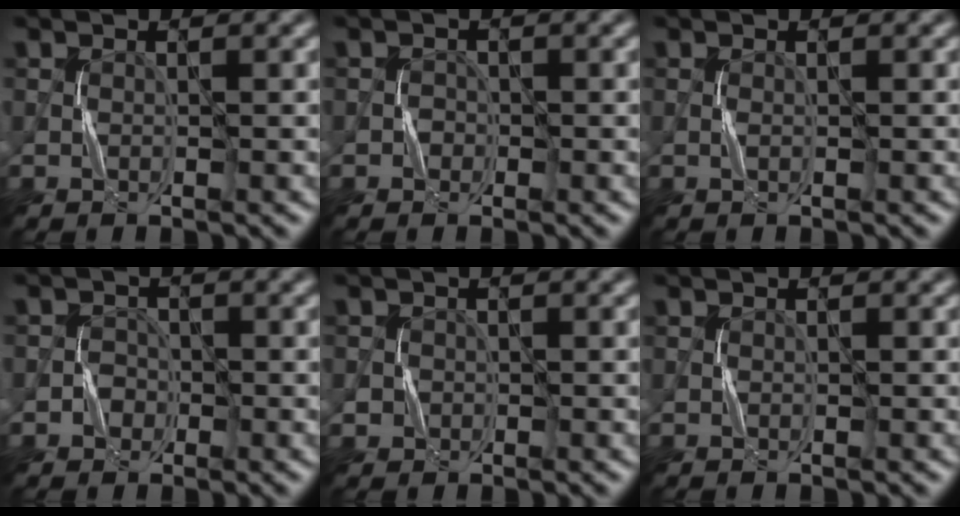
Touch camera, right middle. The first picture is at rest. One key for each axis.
{"total": 0.8, "fx": -0.3, "fy": 0.7, "fz": -0.2, "tx": 0.010, "ty": 0.001, "tz": -0.008}
{"total": 0.0}
{"total": 1.2, "fx": -0.5, "fy": 1.0, "fz": -0.1, "tx": 0.012, "ty": 0.004, "tz": -0.014}
{"total": 1.1, "fx": -0.1, "fy": 1.0, "fz": -0.2, "tx": 0.010, "ty": -0.004, "tz": 0.001}
{"total": 0.0}